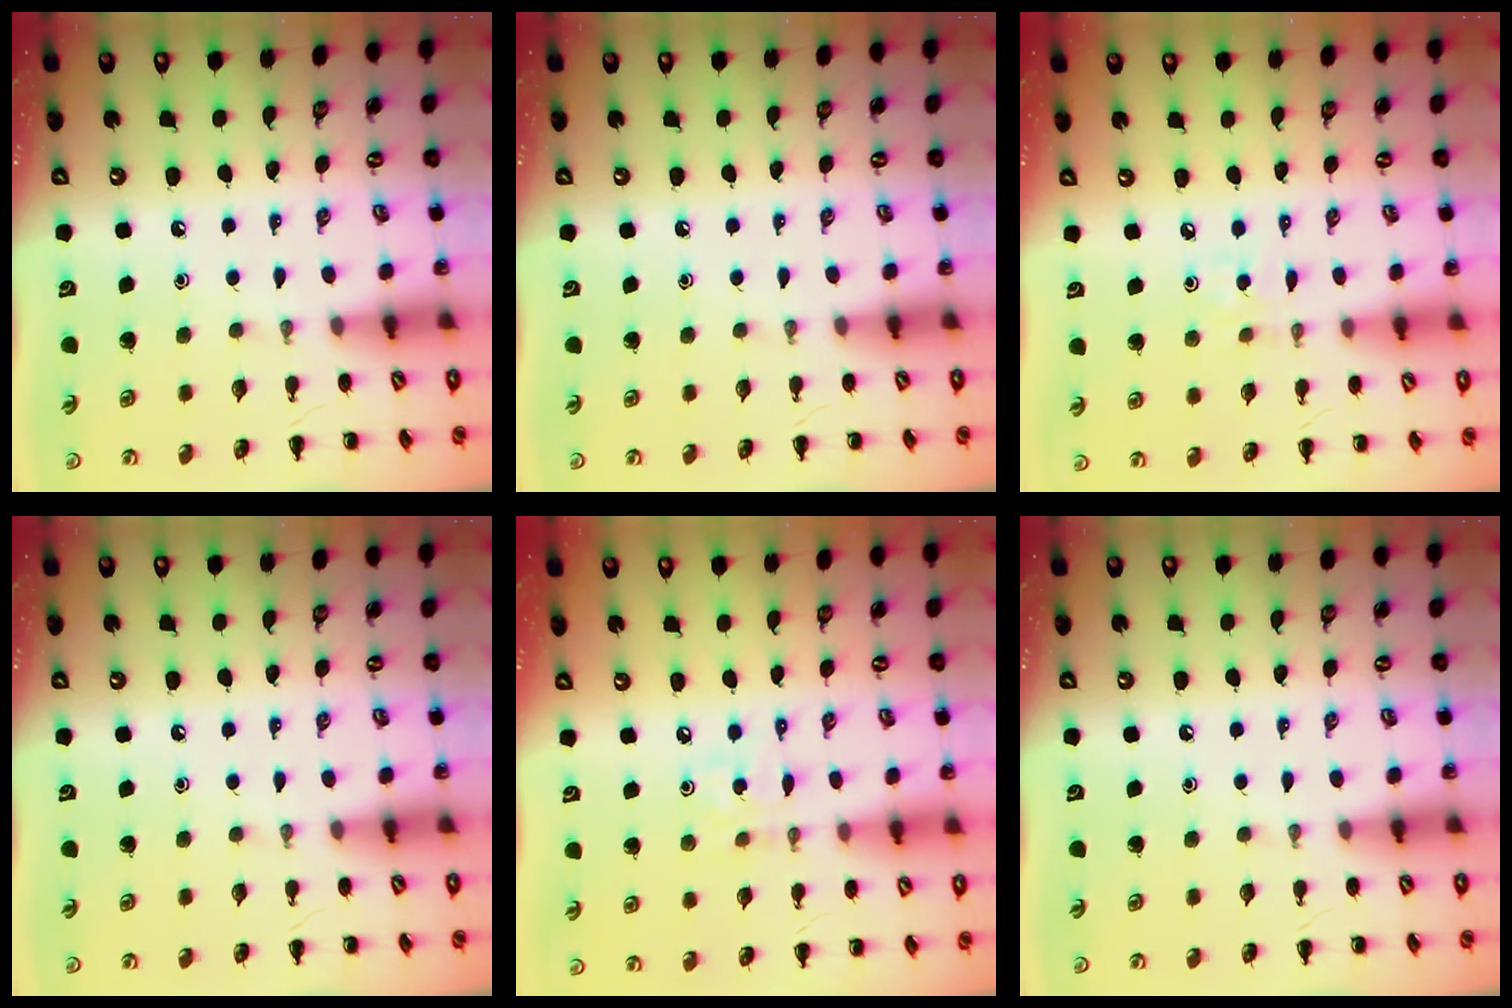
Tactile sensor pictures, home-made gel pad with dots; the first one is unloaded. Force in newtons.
{"total": 0.0}
{"total": 2.0, "press": 1.9, "slide": 0.6}
{"total": 0.0}
{"total": 3.6, "press": 3.4, "slide": 1.0}
{"total": 0.0}